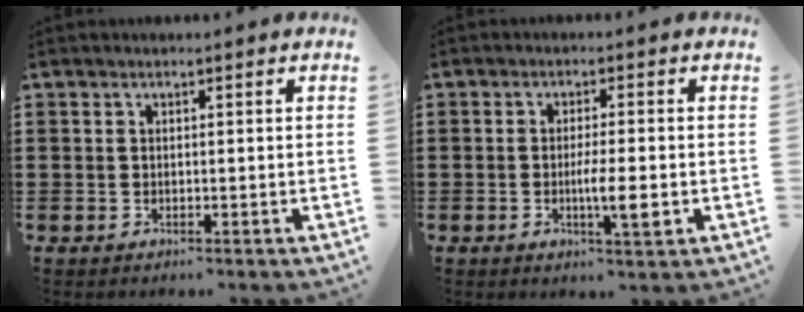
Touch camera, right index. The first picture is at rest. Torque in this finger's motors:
{"motor_torque": [1.25, -0.43, 0.24, 0.12]}